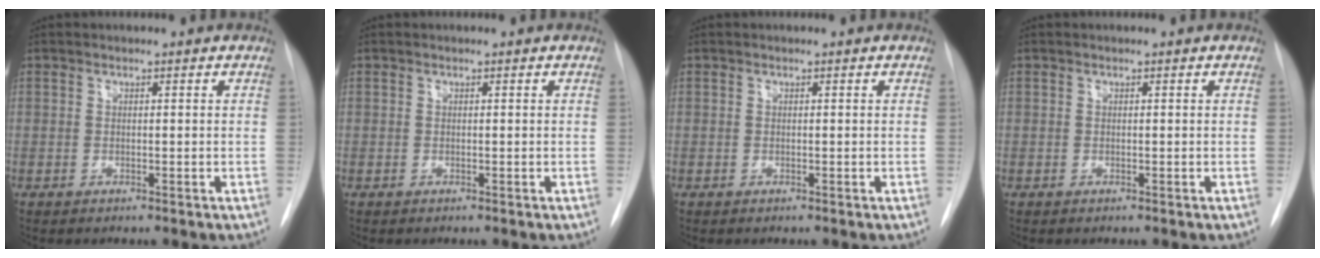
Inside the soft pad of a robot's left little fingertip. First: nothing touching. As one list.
[{"total": 0.0}, {"total": 0.0}, {"total": 0.0}]